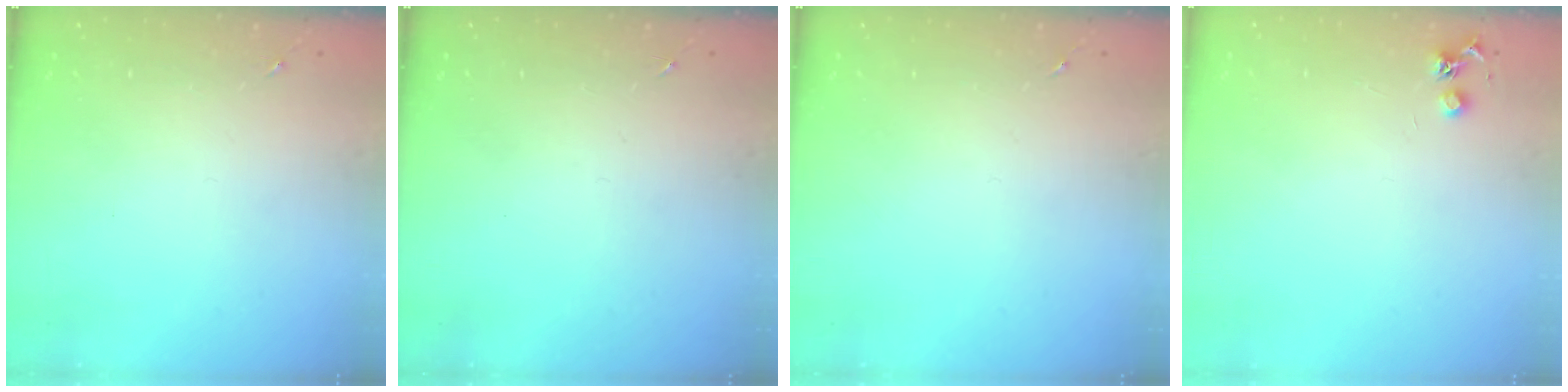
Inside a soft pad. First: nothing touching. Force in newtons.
{"total": 0.0}
{"total": 0.0}
{"total": 4.1, "press": 4.1, "slide": 0.5}